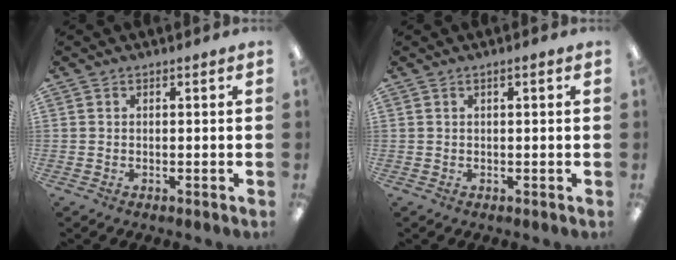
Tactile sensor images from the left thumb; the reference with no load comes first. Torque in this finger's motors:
{"motor_torque": [-0.17, -0.09, -0.22, 0.10, -0.01]}